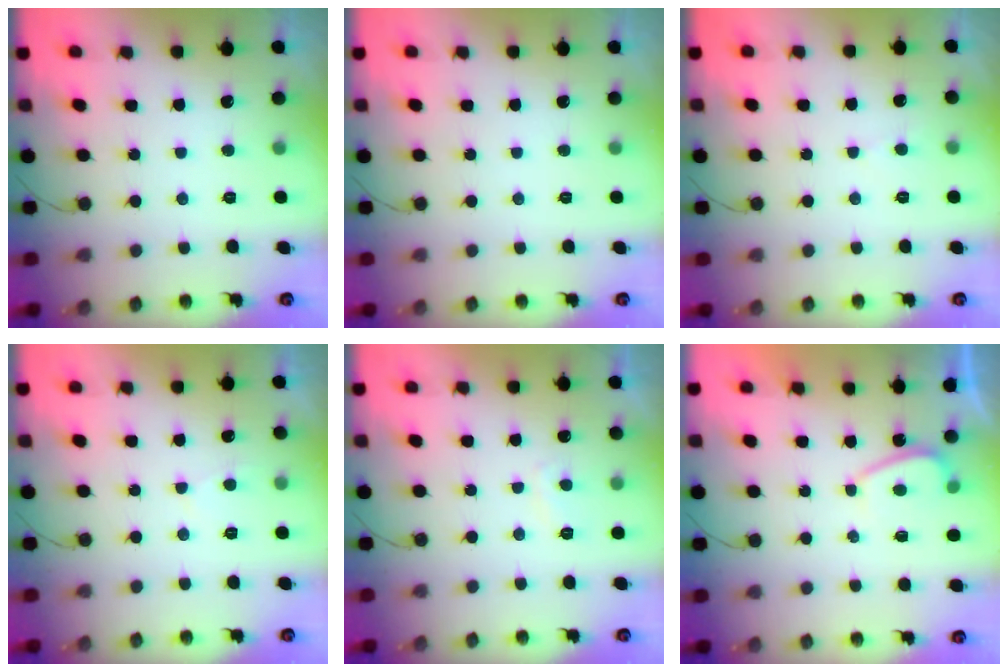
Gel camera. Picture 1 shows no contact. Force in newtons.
{"total": 0.0}
{"total": 2.4, "press": 2.4, "slide": 0.4}
{"total": 2.7, "press": 2.6, "slide": 0.5}
{"total": 2.1, "press": 2.0, "slide": 0.7}
{"total": 2.2, "press": 2.1, "slide": 0.6}